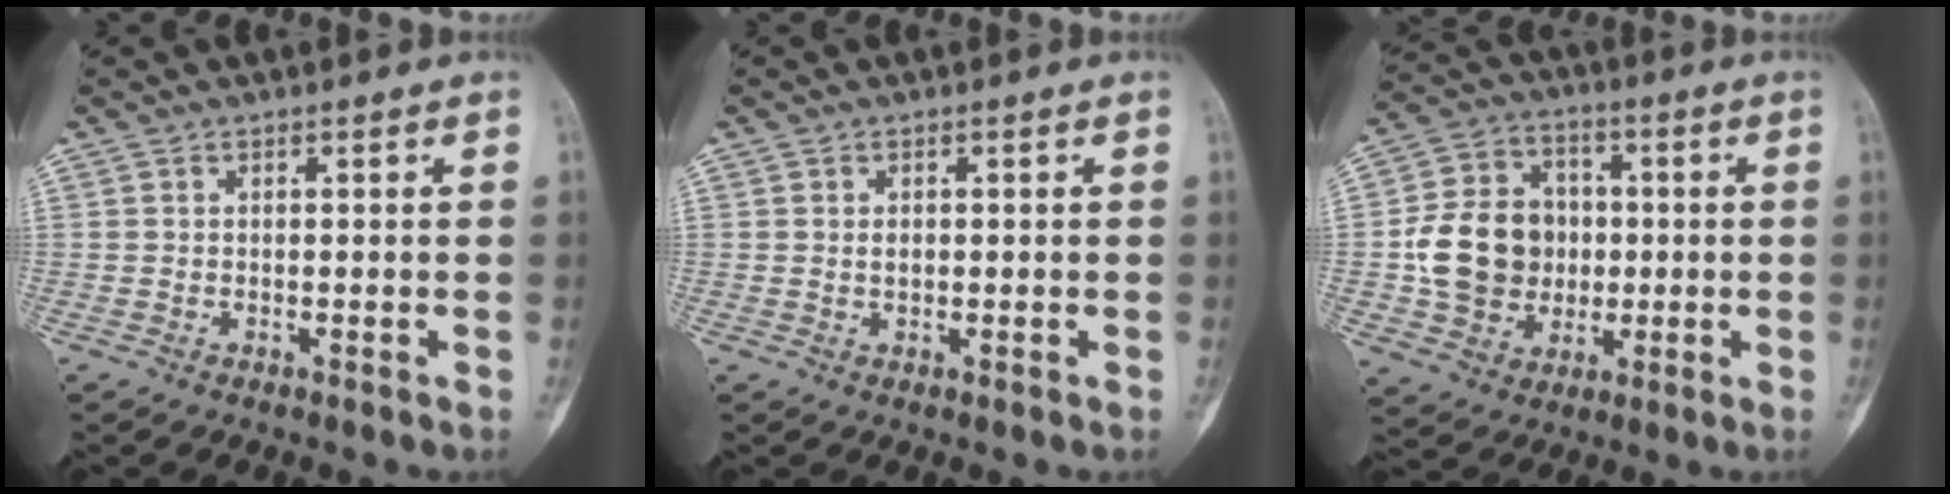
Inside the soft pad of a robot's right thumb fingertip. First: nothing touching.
{"total": 1.3, "force": [0.2, 0.8, 1.0], "torque": [-0.014, -0.001, 0.007]}
{"total": 15.0, "force": [-0.6, 12.7, 7.9], "torque": [-0.114, 0.019, -0.005]}